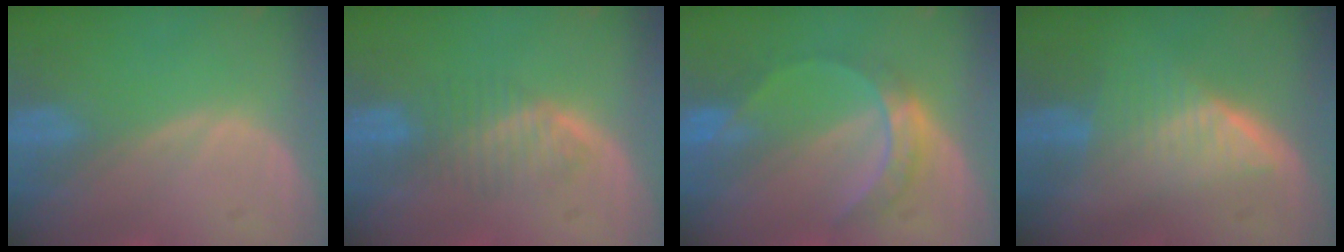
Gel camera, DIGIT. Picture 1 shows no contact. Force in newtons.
{"total": 3.9, "press": 3.9, "slide": 0.8}
{"total": 5.2, "press": 5.2, "slide": 0.5}
{"total": 6.5, "press": 5.7, "slide": 3.2}